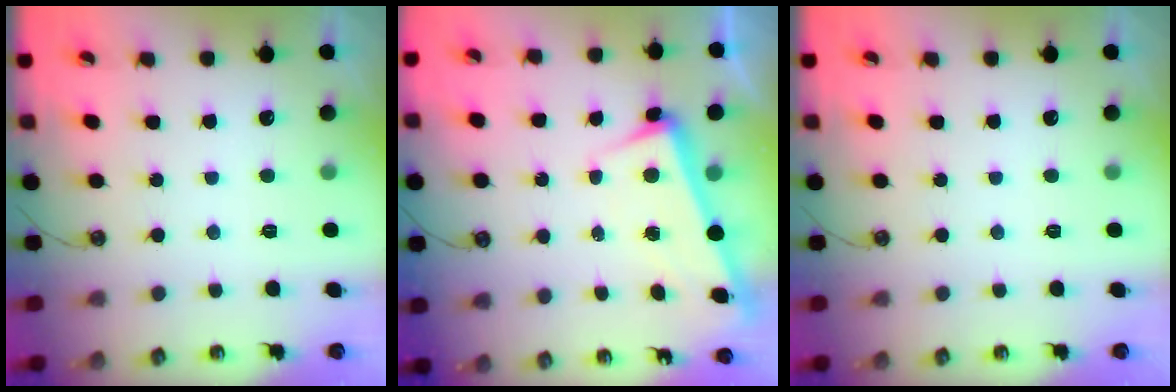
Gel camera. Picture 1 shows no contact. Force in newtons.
{"total": 3.5, "press": 3.3, "slide": 1.1}
{"total": 0.0}